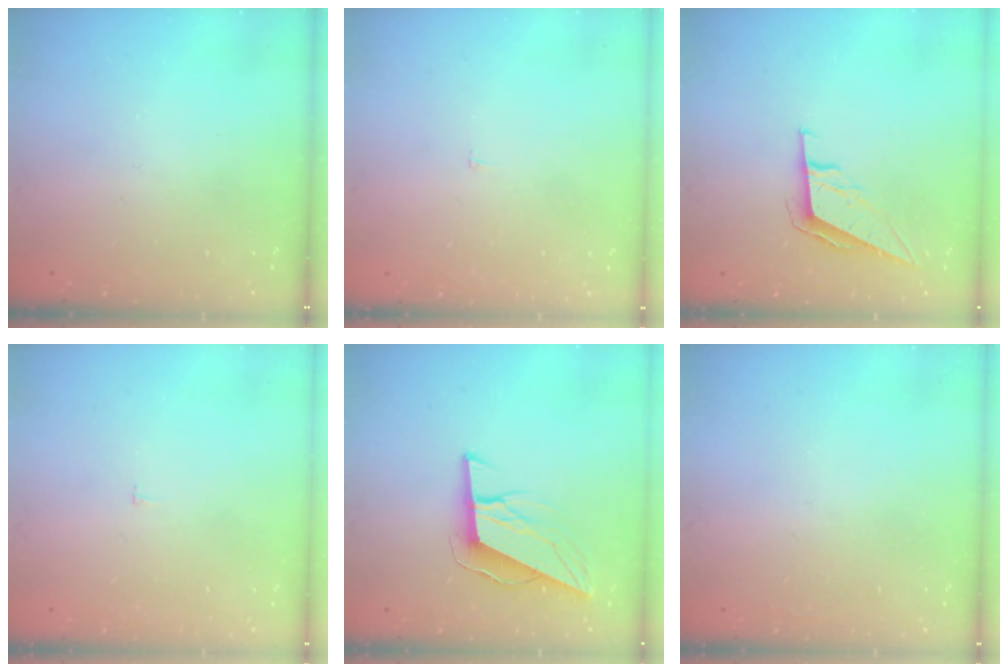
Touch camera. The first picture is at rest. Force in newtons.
{"total": 2.2, "press": 2.2, "slide": 0.2}
{"total": 7.4, "press": 7.1, "slide": 2.2}
{"total": 2.3, "press": 2.3, "slide": 0.2}
{"total": 10.3, "press": 9.8, "slide": 3.0}
{"total": 1.8, "press": 1.7, "slide": 0.4}